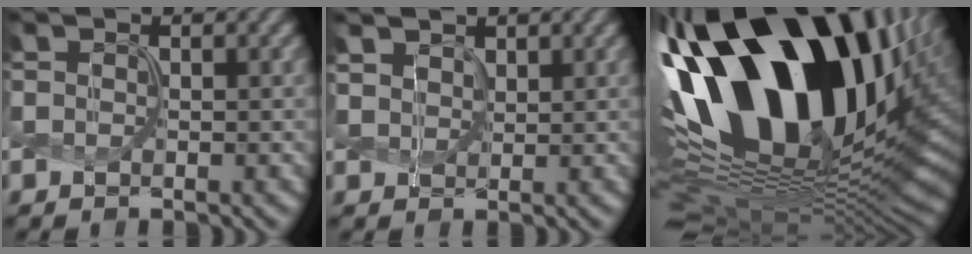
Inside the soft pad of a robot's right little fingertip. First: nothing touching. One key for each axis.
{"total": 2.5, "fx": 2.0, "fy": 1.3, "fz": 0.8, "tx": -0.032, "ty": -0.001, "tz": 0.046}
{"total": 21.1, "fx": 6.1, "fy": 10.6, "fz": 17.2, "tx": -0.312, "ty": 0.011, "tz": 0.101}